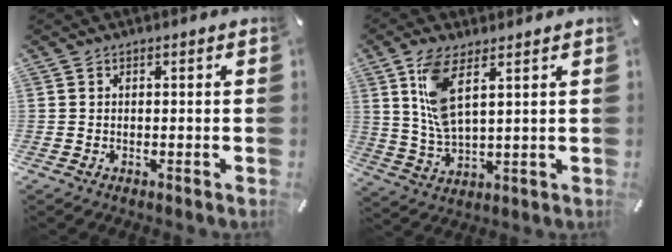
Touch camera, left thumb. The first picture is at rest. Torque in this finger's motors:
{"motor_torque": [0.46, -0.17, 0.30, 0.04, 0.03]}